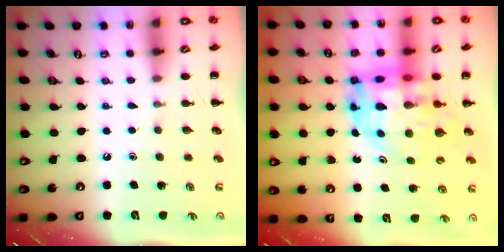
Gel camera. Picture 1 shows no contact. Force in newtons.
{"total": 16.5, "press": 15.8, "slide": 4.7}